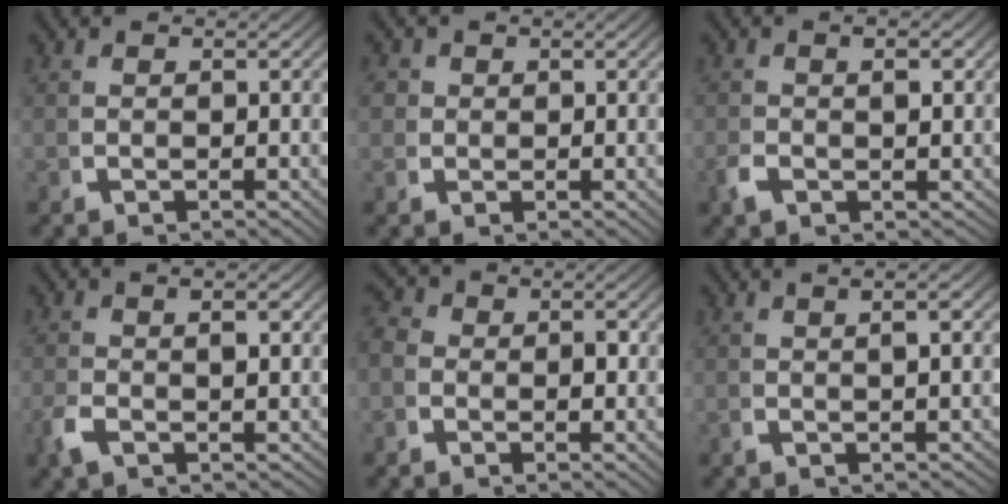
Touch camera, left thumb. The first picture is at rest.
{"total": 2.4, "force": [0.7, 2.2, 0.8], "torque": [-0.021, -0.007, 0.011]}
{"total": 2.3, "force": [-0.5, 1.7, 1.5], "torque": [-0.034, -0.004, -0.006]}
{"total": 2.7, "force": [-0.9, 1.5, 2.0], "torque": [-0.048, -0.008, -0.013]}
{"total": 3.4, "force": [-0.4, 2.9, 1.7], "torque": [-0.034, -0.002, -0.020]}
{"total": 1.7, "force": [-0.1, 0.4, 1.6], "torque": [-0.029, 0.003, 0.001]}